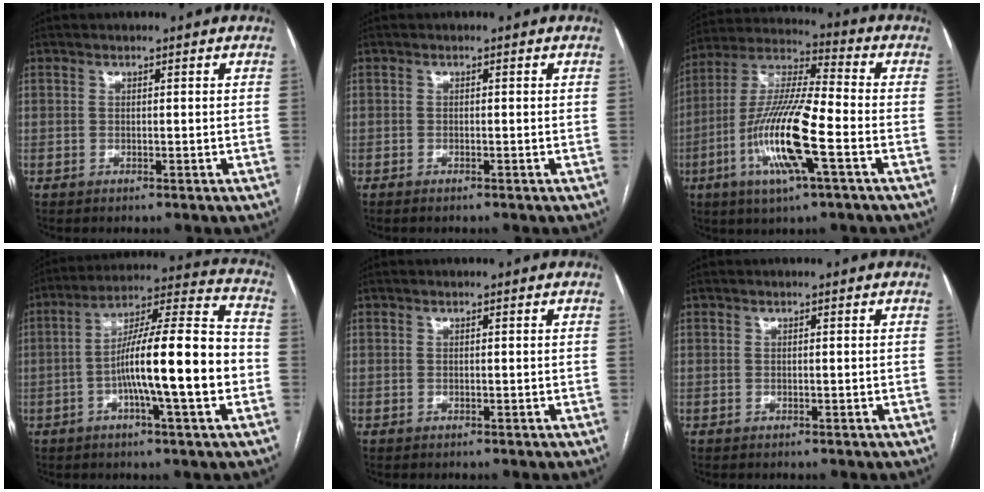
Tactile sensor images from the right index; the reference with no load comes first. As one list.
[{"total": 0.7, "force": [-0.6, 0.1, 0.4], "torque": [-0.010, -0.002, -0.009]}, {"total": 15.9, "force": [-5.0, 1.7, 15.0], "torque": [-0.305, -0.008, -0.094]}, {"total": 16.9, "force": [-3.5, 1.2, 16.5], "torque": [-0.268, 0.017, -0.058]}, {"total": 0.0}, {"total": 0.0}]